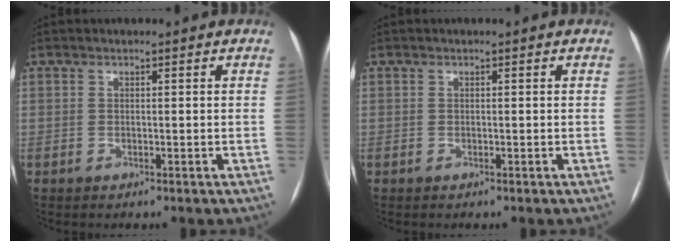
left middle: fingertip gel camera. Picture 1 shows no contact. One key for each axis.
{"total": 0.0}